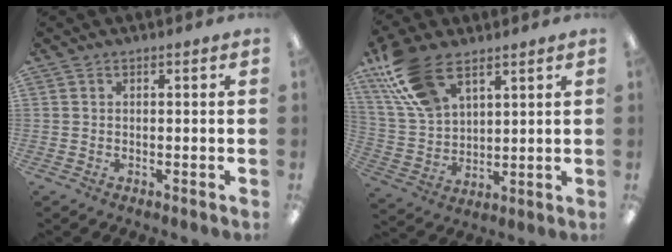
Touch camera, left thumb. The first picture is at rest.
{"total": 16.2, "force": [9.9, 8.3, 9.7], "torque": [-0.229, -0.026, 0.185]}